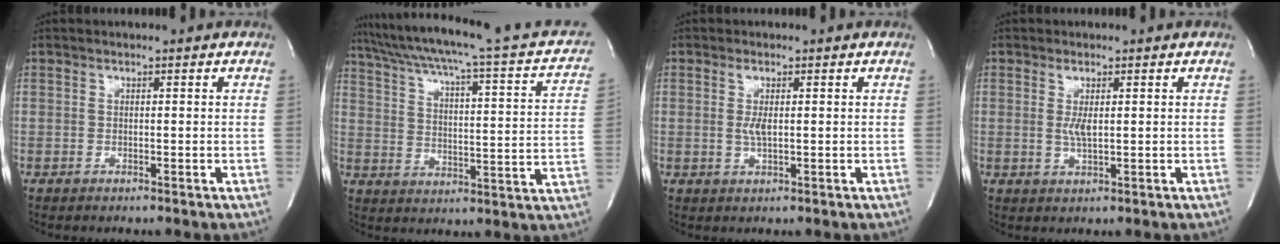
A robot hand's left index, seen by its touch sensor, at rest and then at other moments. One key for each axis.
{"total": 23.0, "fx": 18.4, "fy": 2.8, "fz": 13.6, "tx": -0.204, "ty": -0.012, "tz": 0.228}
{"total": 2.3, "fx": -0.4, "fy": 0.6, "fz": 2.2, "tx": -0.047, "ty": -0.008, "tz": -0.002}
{"total": 2.4, "fx": -0.2, "fy": 0.5, "fz": 2.3, "tx": -0.049, "ty": -0.010, "tz": 0.002}